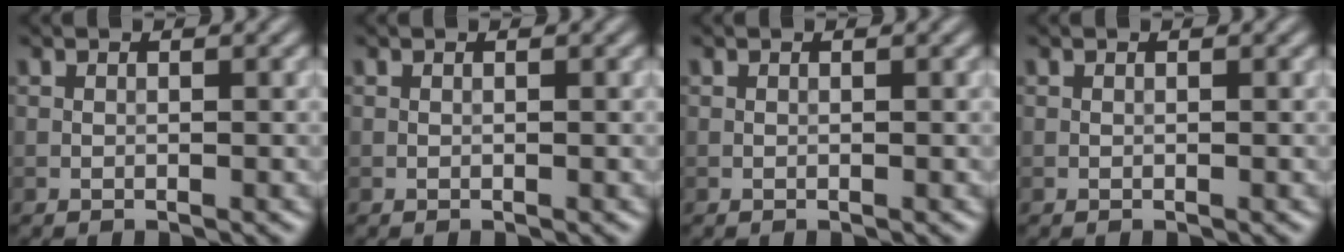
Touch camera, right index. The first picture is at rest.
{"total": 0.0}
{"total": 0.0}
{"total": 0.0}